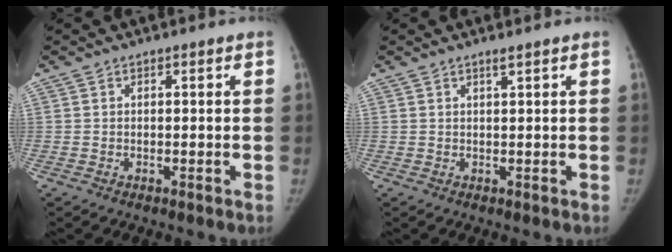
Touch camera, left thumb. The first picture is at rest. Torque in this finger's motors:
{"motor_torque": [-0.13, -0.01, -0.50, 0.10, -0.01]}